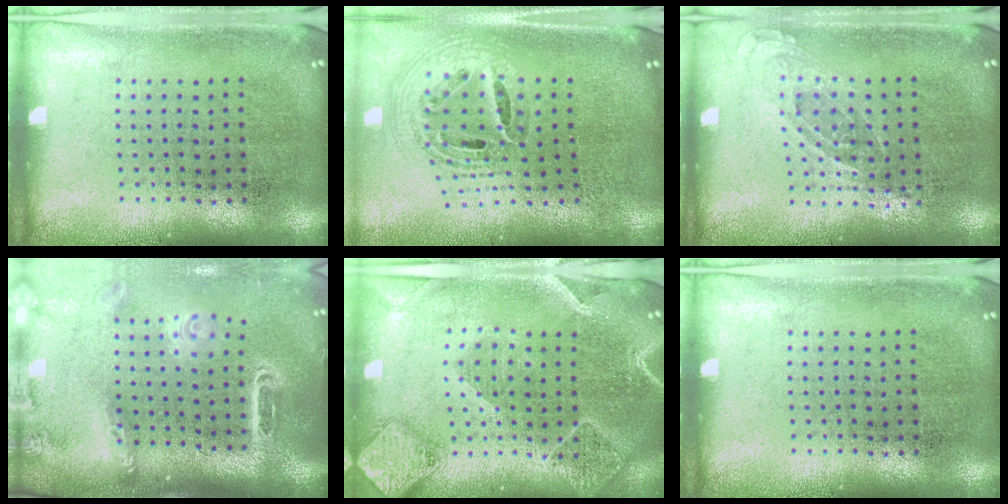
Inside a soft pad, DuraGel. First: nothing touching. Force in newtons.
{"total": 1.6, "press": 1.4, "slide": 0.8}
{"total": 0.7, "press": 0.7, "slide": 0.3}
{"total": 2.7, "press": 1.9, "slide": 1.9}
{"total": 2.3, "press": 2.1, "slide": 0.9}
{"total": 0.0}